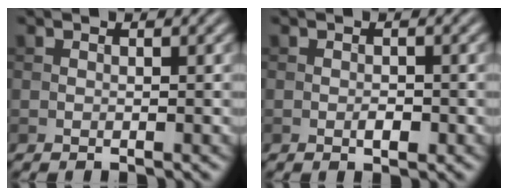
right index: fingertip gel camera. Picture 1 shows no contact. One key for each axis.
{"total": 1.2, "fx": -0.4, "fy": 0.6, "fz": 1.0, "tx": -0.016, "ty": 0.001, "tz": -0.007}